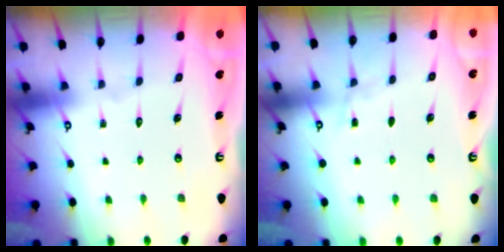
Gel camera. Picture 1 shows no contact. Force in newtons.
{"total": 3.1, "press": 3.1, "slide": 0.4}